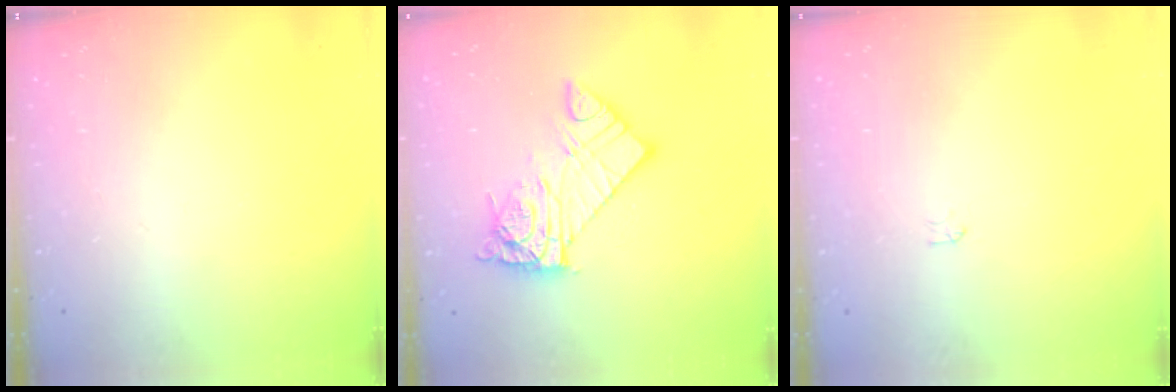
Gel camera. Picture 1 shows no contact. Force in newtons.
{"total": 11.5, "press": 11.4, "slide": 1.0}
{"total": 0.0}